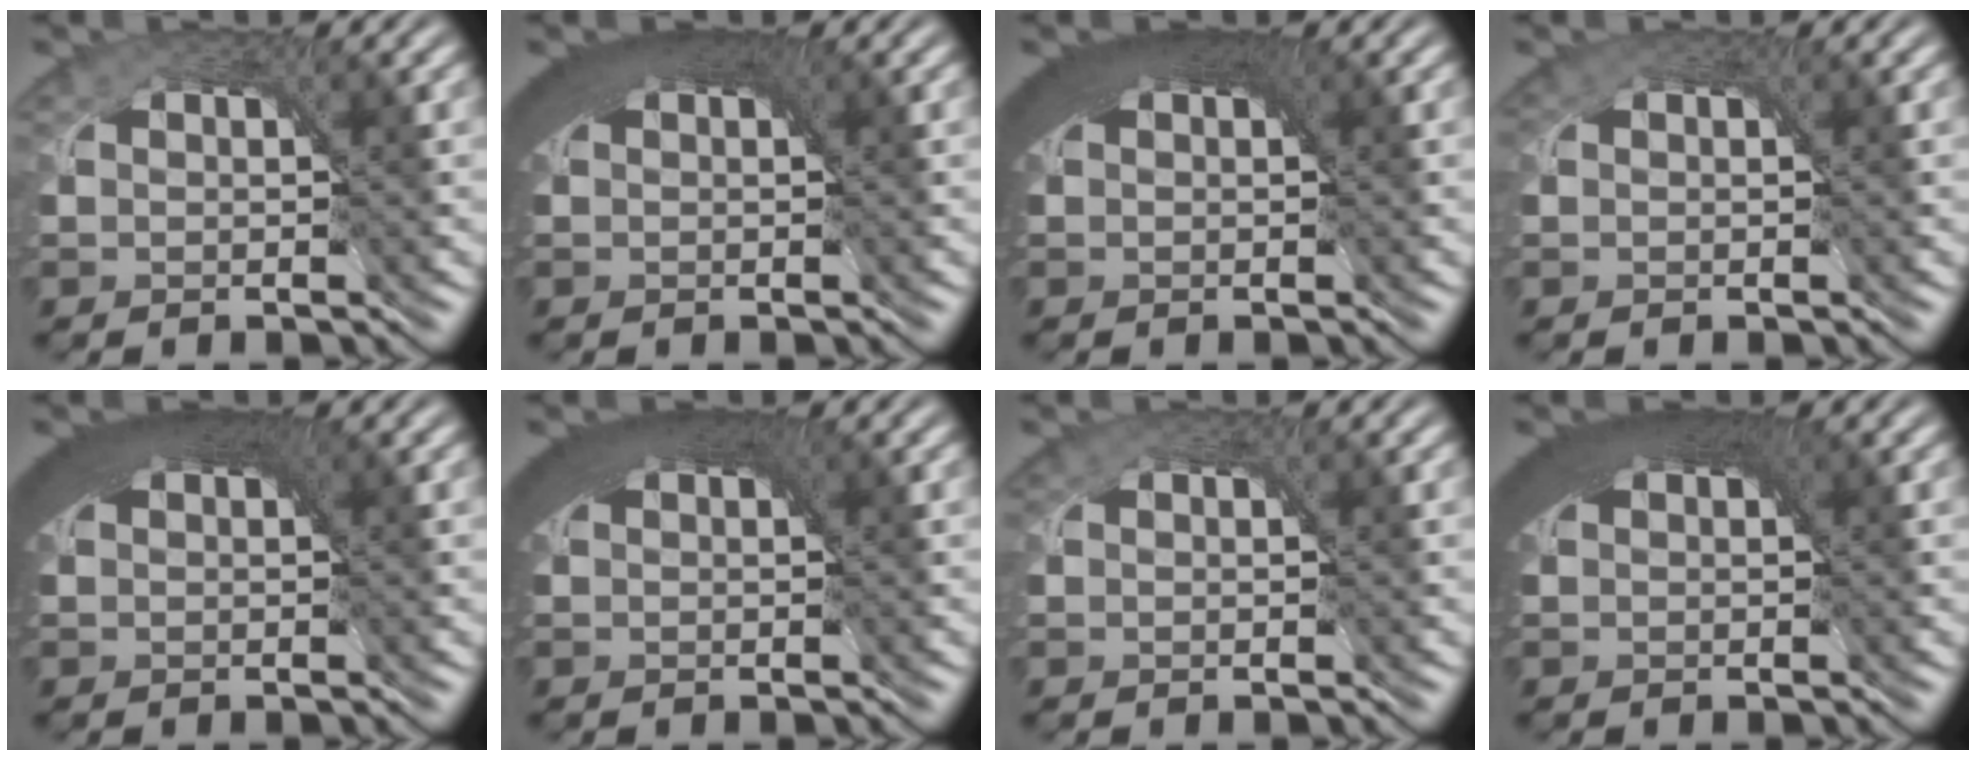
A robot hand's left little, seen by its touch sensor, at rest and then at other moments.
{"total": 7.5, "force": [3.1, 3.6, 5.8], "torque": [-0.091, 0.020, 0.034]}
{"total": 8.1, "force": [3.1, 3.9, 6.4], "torque": [-0.098, 0.021, 0.033]}
{"total": 1.2, "force": [0.5, 0.8, 0.7], "torque": [-0.016, 0.001, 0.006]}
{"total": 8.3, "force": [3.1, 3.9, 6.6], "torque": [-0.100, 0.021, 0.033]}
{"total": 8.0, "force": [3.1, 3.8, 6.3], "torque": [-0.097, 0.021, 0.033]}
{"total": 0.8, "force": [0.4, 0.6, 0.5], "torque": [-0.010, 0.001, 0.004]}
{"total": 8.2, "force": [3.0, 3.9, 6.5], "torque": [-0.098, 0.020, 0.032]}